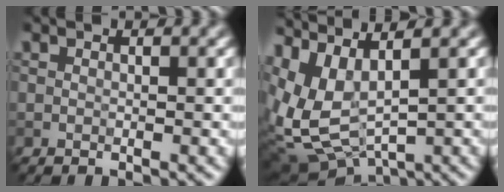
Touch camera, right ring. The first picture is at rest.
{"total": 7.4, "force": [0.3, 4.1, 6.1], "torque": [-0.175, -0.012, 0.047]}